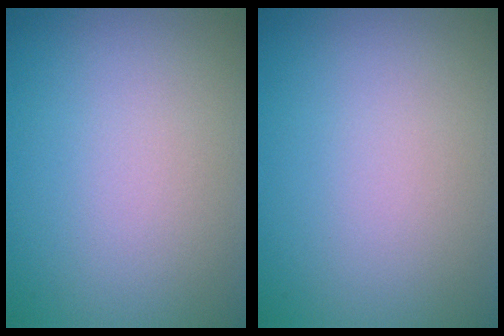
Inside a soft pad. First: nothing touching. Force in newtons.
{"total": 0.0}